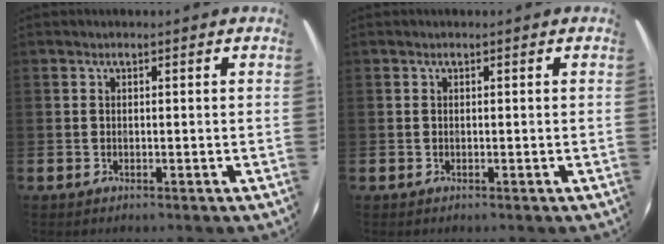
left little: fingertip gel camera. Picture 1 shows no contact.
{"total": 0.0}